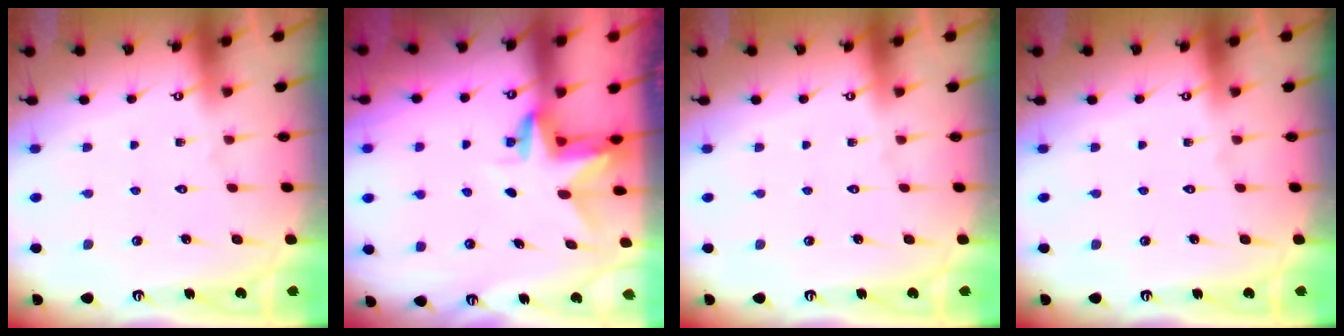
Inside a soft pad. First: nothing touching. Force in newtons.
{"total": 3.1, "press": 3.1, "slide": 0.2}
{"total": 0.0}
{"total": 0.0}